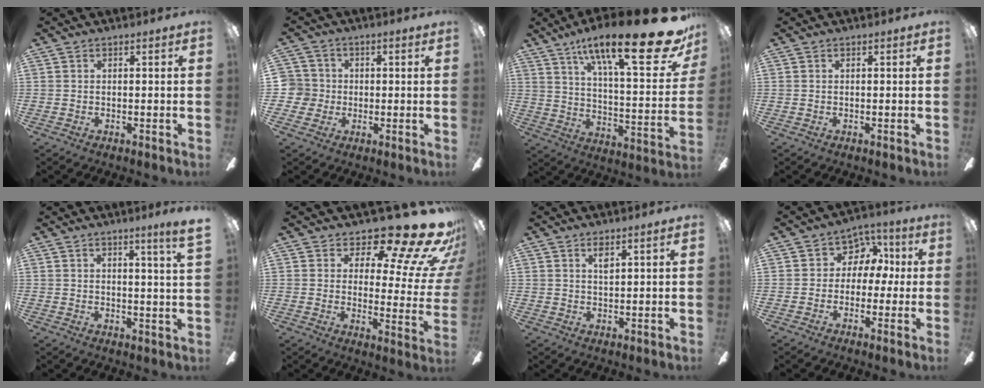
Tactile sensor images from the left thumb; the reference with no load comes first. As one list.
[{"total": 5.1, "force": [0.1, 5.1, 0.5], "torque": [-0.025, 0.010, 0.001]}, {"total": 27.5, "force": [16.9, 6.6, 20.6], "torque": [-0.310, -0.108, 0.265]}, {"total": 0.0}, {"total": 4.3, "force": [3.0, -0.6, 3.1], "torque": [-0.047, -0.021, 0.046]}, {"total": 18.4, "force": [13.8, 5.9, 10.7], "torque": [-0.151, -0.103, 0.222]}, {"total": 2.5, "force": [1.6, 0.6, 1.9], "torque": [-0.042, 0.002, 0.028]}, {"total": 7.6, "force": [1.1, 6.9, 2.9], "torque": [-0.031, 0.001, 0.021]}]